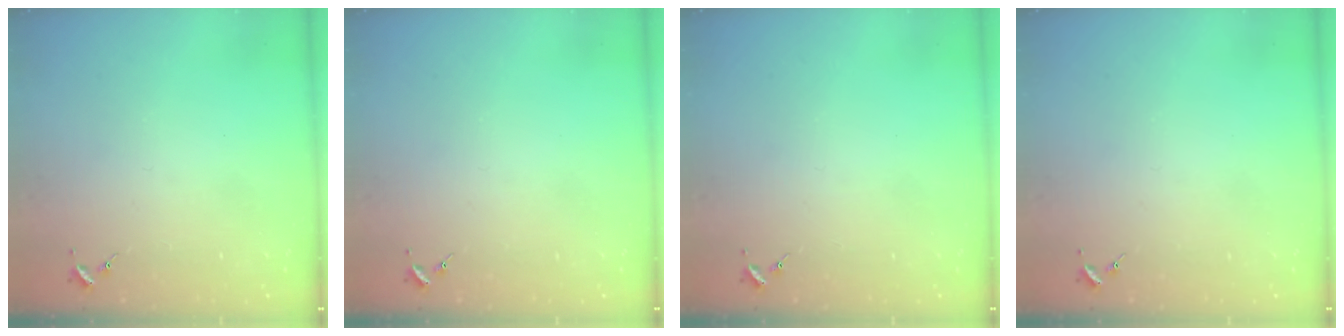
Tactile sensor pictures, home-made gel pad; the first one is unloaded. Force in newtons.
{"total": 0.0}
{"total": 0.0}
{"total": 0.0}